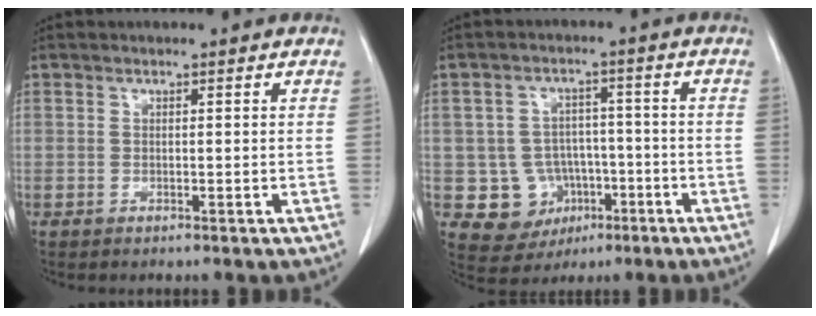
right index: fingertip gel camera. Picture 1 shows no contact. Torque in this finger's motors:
{"motor_torque": [0.02, -0.04, -0.23, -0.09]}